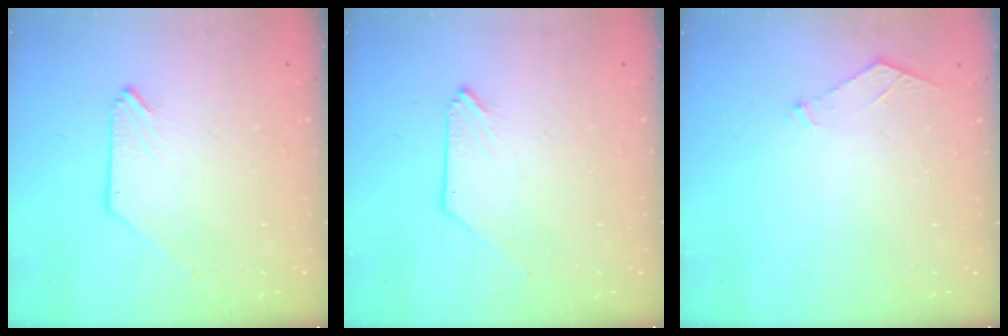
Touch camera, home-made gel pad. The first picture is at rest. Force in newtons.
{"total": 0.0}
{"total": 4.7, "press": 4.6, "slide": 0.6}